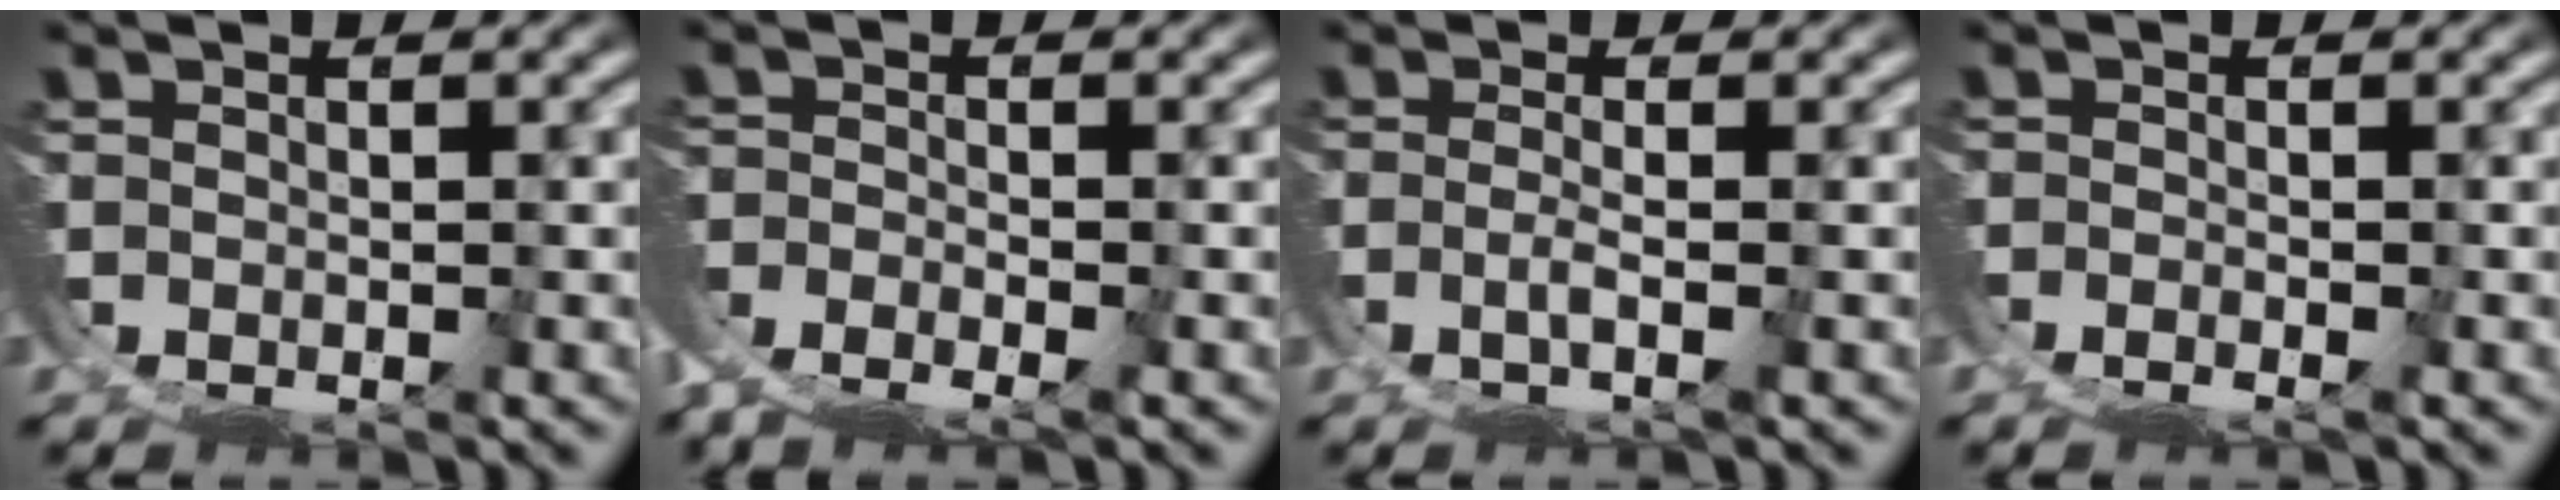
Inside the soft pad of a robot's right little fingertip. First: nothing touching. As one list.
[{"total": 7.2, "force": [-3.5, 5.0, 3.7], "torque": [-0.079, -0.028, -0.050]}, {"total": 2.4, "force": [-0.7, 0.5, 2.2], "torque": [-0.038, -0.018, -0.001]}, {"total": 3.5, "force": [-2.5, 1.8, 1.7], "torque": [-0.028, -0.014, -0.034]}]